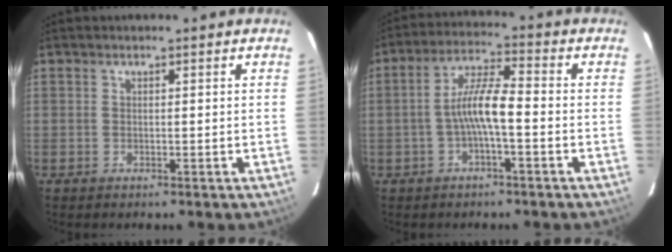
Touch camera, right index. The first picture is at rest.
{"total": 7.0, "force": [-1.9, 1.1, 6.6], "torque": [-0.136, 0.015, -0.036]}